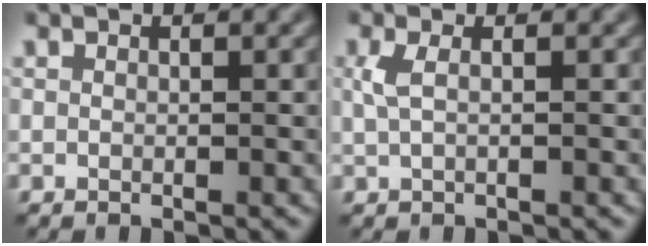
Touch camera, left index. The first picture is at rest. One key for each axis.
{"total": 1.5, "fx": 0.3, "fy": 0.5, "fz": 1.4, "tx": -0.032, "ty": 0.001, "tz": 0.006}